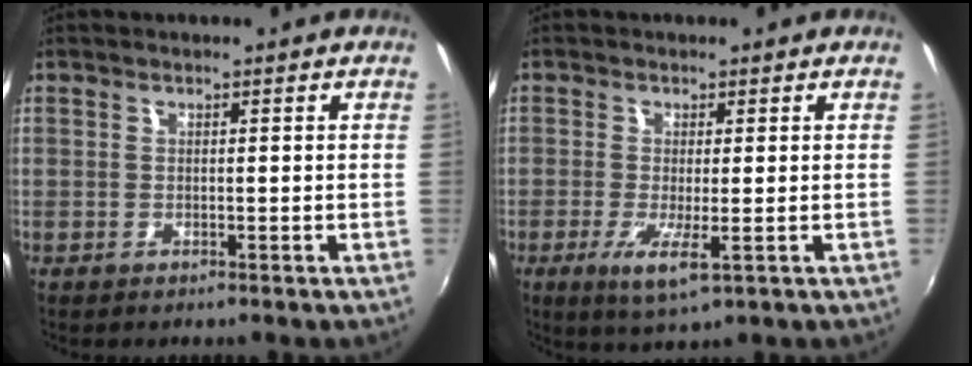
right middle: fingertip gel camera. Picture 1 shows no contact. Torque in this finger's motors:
{"motor_torque": [-0.01, -0.44, 0.06, 0.05]}